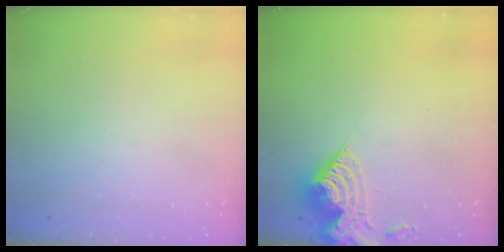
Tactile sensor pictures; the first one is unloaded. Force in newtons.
{"total": 10.1, "press": 10.0, "slide": 0.9}